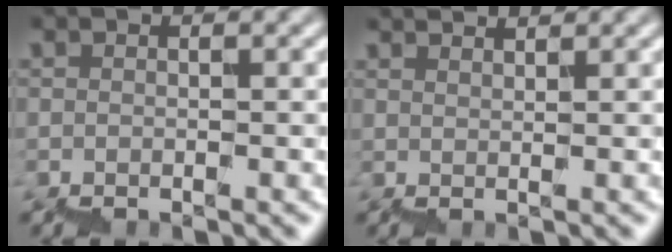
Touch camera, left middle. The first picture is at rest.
{"total": 1.7, "force": [1.4, 0.5, 0.7], "torque": [0.013, -0.004, 0.024]}